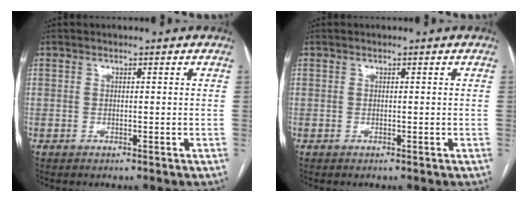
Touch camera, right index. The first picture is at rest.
{"total": 0.0}